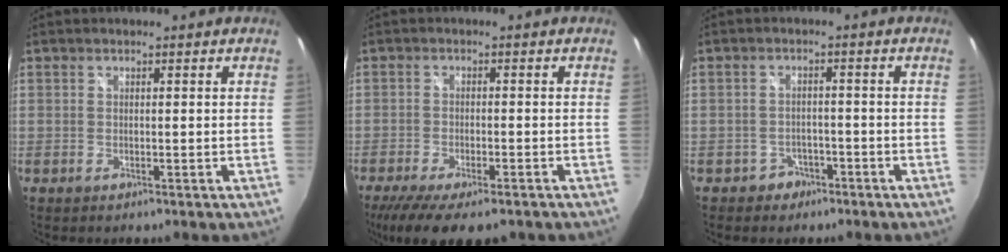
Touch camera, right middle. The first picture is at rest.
{"total": 12.0, "force": [-9.0, 3.2, 7.2], "torque": [-0.155, -0.045, -0.146]}
{"total": 3.6, "force": [-2.3, 2.8, 0.2], "torque": [-0.011, 0.013, -0.032]}